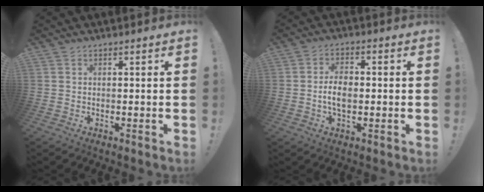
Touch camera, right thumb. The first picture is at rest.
{"total": 6.4, "force": [-1.1, 3.6, 5.1], "torque": [-0.087, 0.004, -0.025]}